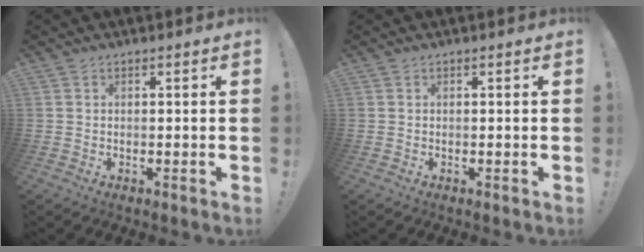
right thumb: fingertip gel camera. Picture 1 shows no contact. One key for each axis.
{"total": 0.0}